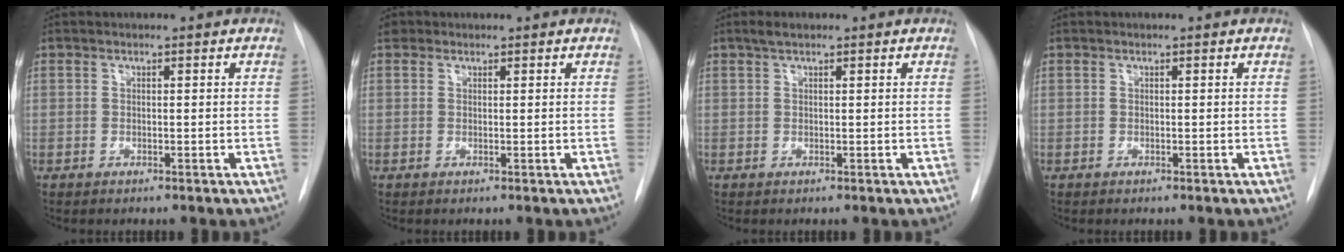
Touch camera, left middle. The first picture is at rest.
{"total": 1.2, "force": [0.7, 0.9, 0.1], "torque": [-0.001, 0.012, 0.009]}
{"total": 1.5, "force": [1.1, 0.4, 0.9], "torque": [-0.023, 0.009, 0.021]}
{"total": 0.0}